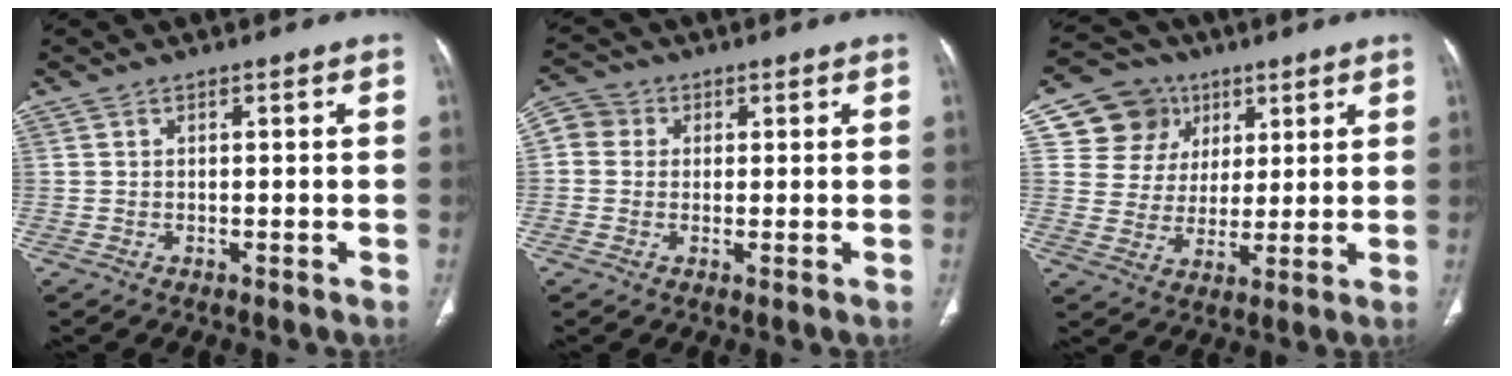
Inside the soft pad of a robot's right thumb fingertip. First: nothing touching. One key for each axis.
{"total": 6.7, "fx": 1.3, "fy": 6.2, "fz": 2.1, "tx": -0.033, "ty": 0.016, "tz": 0.021}
{"total": 11.7, "fx": 5.0, "fy": 10.3, "fz": 2.5, "tx": -0.004, "ty": -0.012, "tz": 0.092}